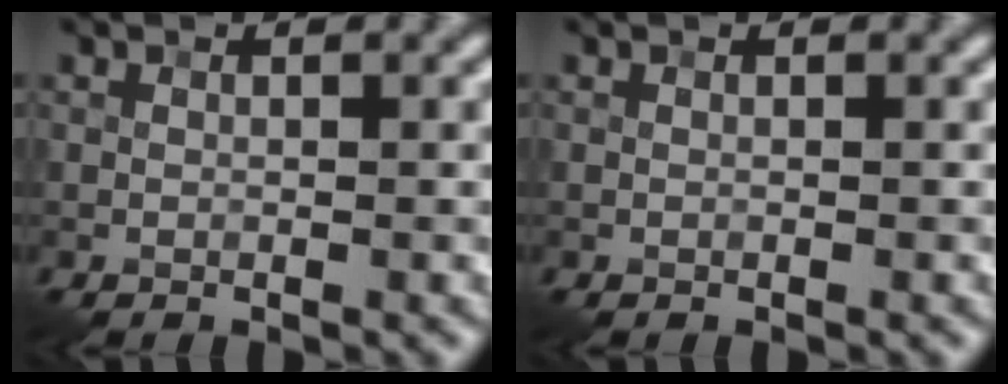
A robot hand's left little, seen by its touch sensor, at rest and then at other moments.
{"total": 0.0}